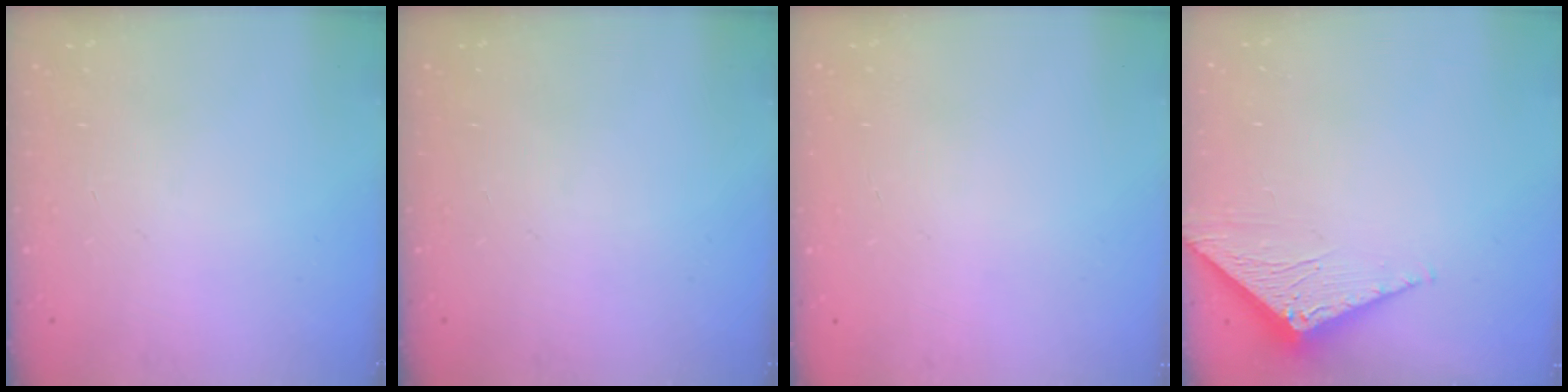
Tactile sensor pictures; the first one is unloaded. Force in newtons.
{"total": 0.0}
{"total": 0.0}
{"total": 3.1, "press": 3.1, "slide": 0.2}